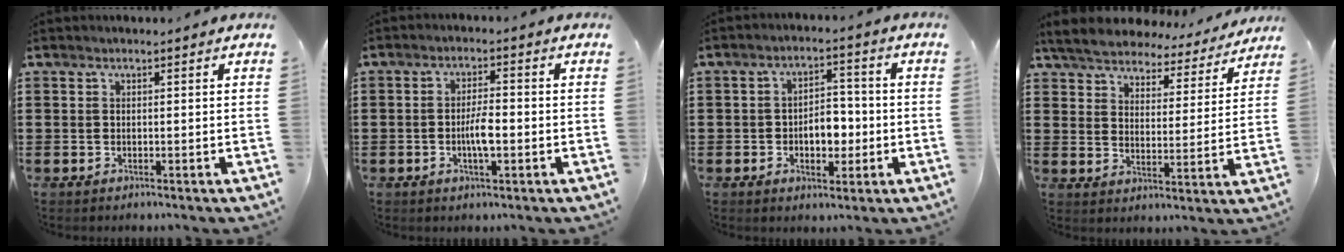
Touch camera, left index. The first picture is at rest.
{"total": 4.2, "force": [-0.8, 1.3, 3.9], "torque": [-0.077, 0.005, -0.019]}
{"total": 5.8, "force": [-1.2, 3.4, 4.5], "torque": [-0.069, 0.003, -0.028]}
{"total": 5.4, "force": [5.3, 0.7, 0.7], "torque": [-0.043, -0.034, 0.091]}